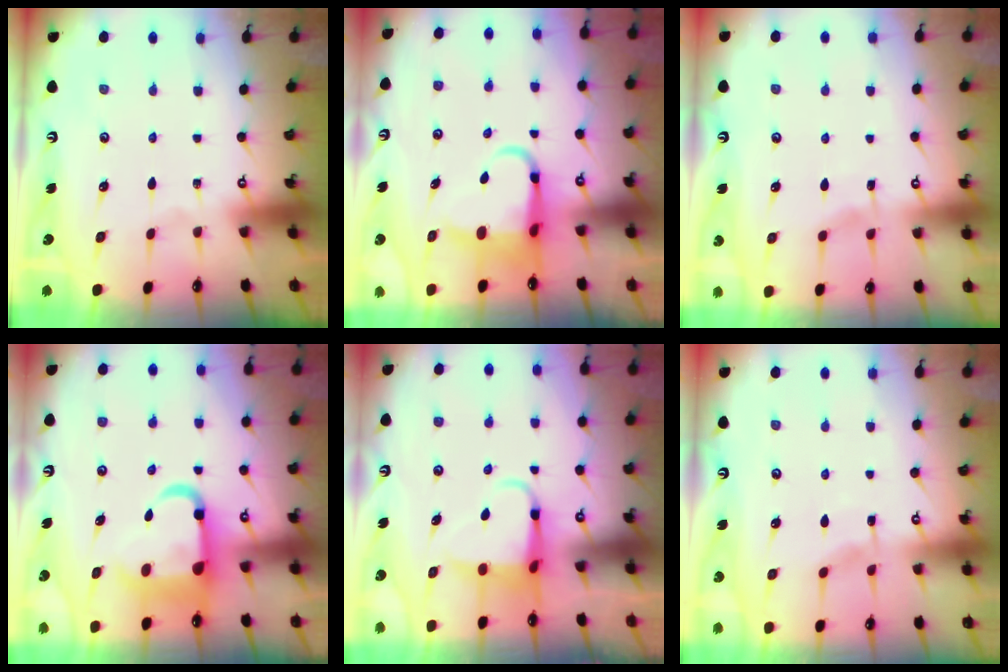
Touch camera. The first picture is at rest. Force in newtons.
{"total": 6.0, "press": 5.8, "slide": 1.4}
{"total": 2.5, "press": 2.5, "slide": 0.4}
{"total": 11.4, "press": 11.2, "slide": 2.2}
{"total": 5.2, "press": 5.1, "slide": 0.7}
{"total": 4.4, "press": 4.3, "slide": 0.5}